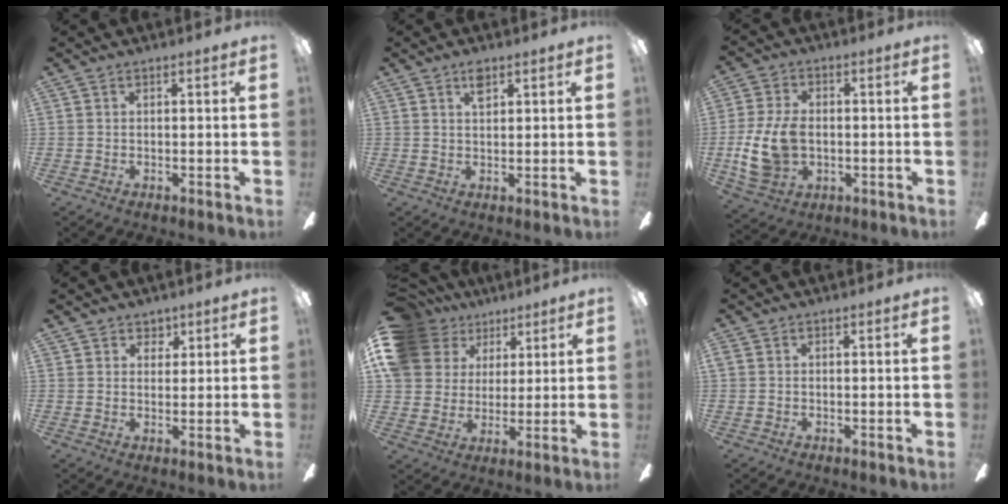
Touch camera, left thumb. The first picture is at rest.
{"total": 3.1, "force": [1.9, 1.4, 1.9], "torque": [-0.027, -0.004, 0.031]}
{"total": 12.2, "force": [-1.2, 8.6, 8.5], "torque": [-0.189, 0.005, -0.019]}
{"total": 3.5, "force": [2.7, 2.3, 0.1], "torque": [0.002, -0.010, 0.047]}
{"total": 16.5, "force": [8.1, 12.8, 6.7], "torque": [-0.145, -0.024, 0.159]}
{"total": 0.8, "force": [-0.1, 0.7, 0.5], "torque": [-0.008, 0.003, -0.003]}